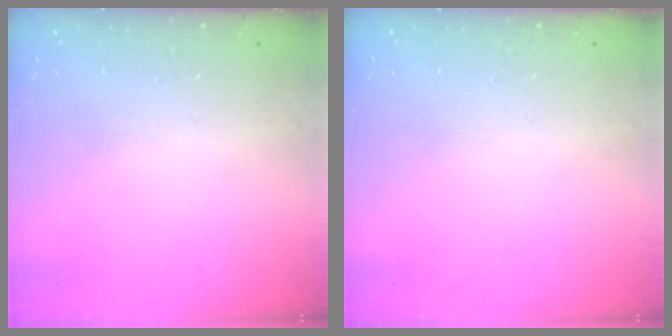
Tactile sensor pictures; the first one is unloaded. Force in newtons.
{"total": 0.0}